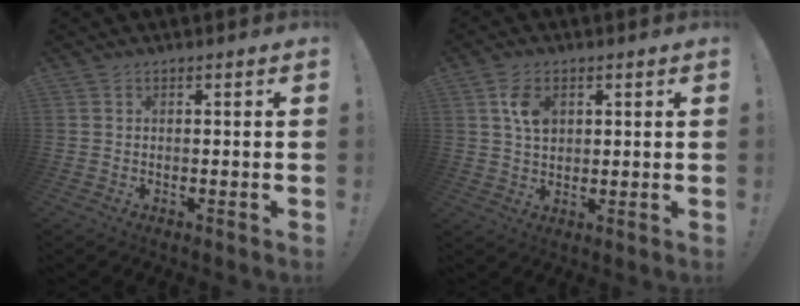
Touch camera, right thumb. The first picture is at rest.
{"total": 6.6, "force": [2.4, 4.4, 4.2], "torque": [-0.069, -0.001, 0.046]}